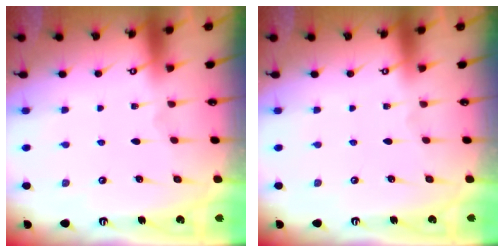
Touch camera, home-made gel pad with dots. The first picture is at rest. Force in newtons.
{"total": 0.0}